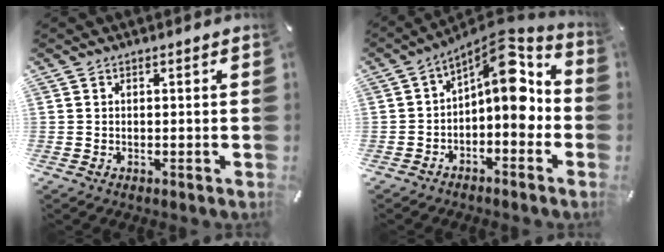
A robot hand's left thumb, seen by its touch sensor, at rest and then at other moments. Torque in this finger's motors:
{"motor_torque": [1.51, 3.49, 0.38, 0.16, 0.19]}